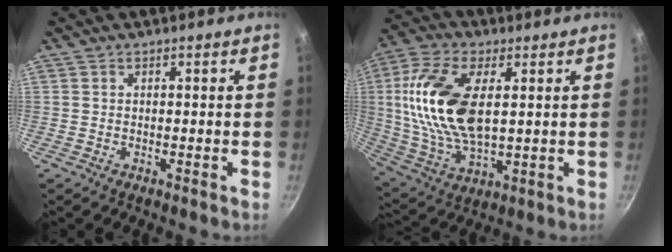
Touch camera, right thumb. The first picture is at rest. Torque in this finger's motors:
{"motor_torque": [2.18, 2.40, 2.15, -0.31, 0.50]}